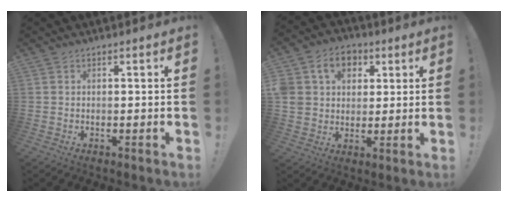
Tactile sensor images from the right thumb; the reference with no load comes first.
{"total": 12.5, "force": [4.7, 10.0, 6.0], "torque": [-0.097, -0.008, 0.093]}